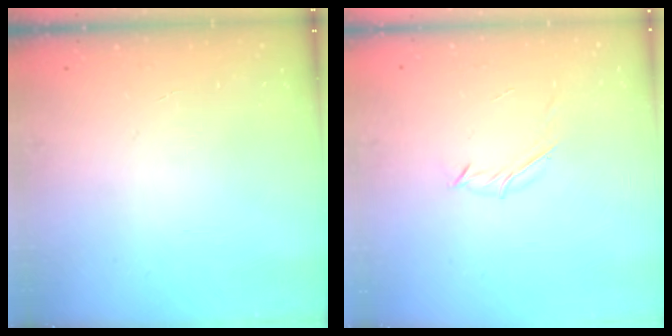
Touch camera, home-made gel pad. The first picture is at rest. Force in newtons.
{"total": 3.9, "press": 3.8, "slide": 0.8}